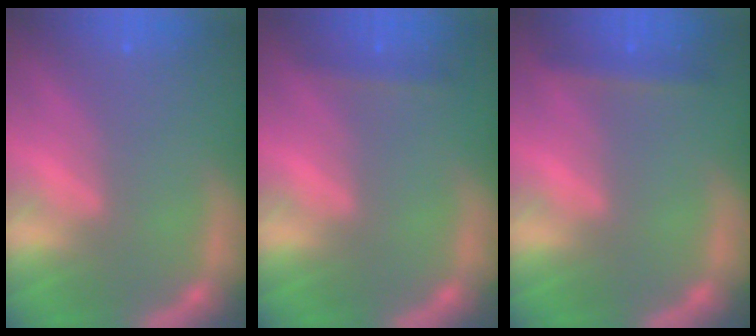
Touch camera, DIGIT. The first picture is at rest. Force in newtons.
{"total": 1.4}
{"total": 1.9}